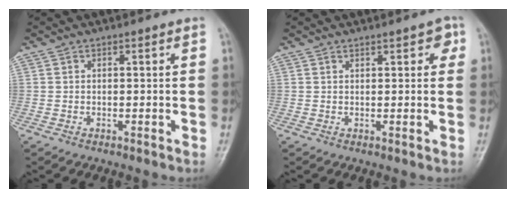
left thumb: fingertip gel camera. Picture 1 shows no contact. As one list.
[{"total": 2.7, "force": [1.4, 1.3, 1.9], "torque": [-0.007, -0.001, 0.015]}]